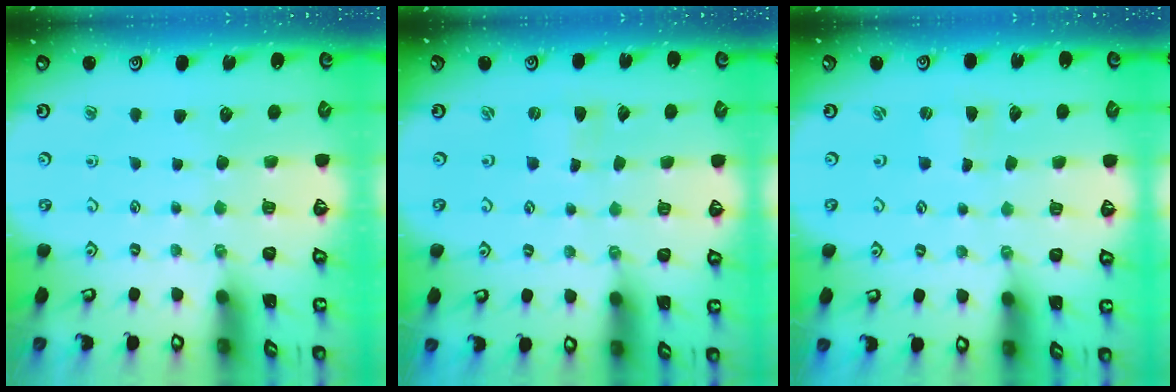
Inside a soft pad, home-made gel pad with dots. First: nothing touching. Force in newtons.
{"total": 0.0}
{"total": 0.0}